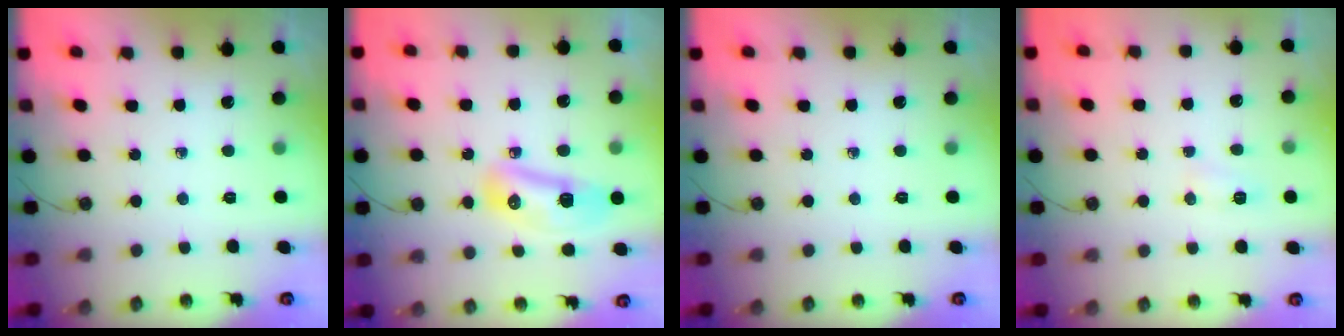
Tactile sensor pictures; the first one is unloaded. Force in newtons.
{"total": 9.9, "press": 9.8, "slide": 1.5}
{"total": 0.0}
{"total": 5.7, "press": 5.7, "slide": 0.6}